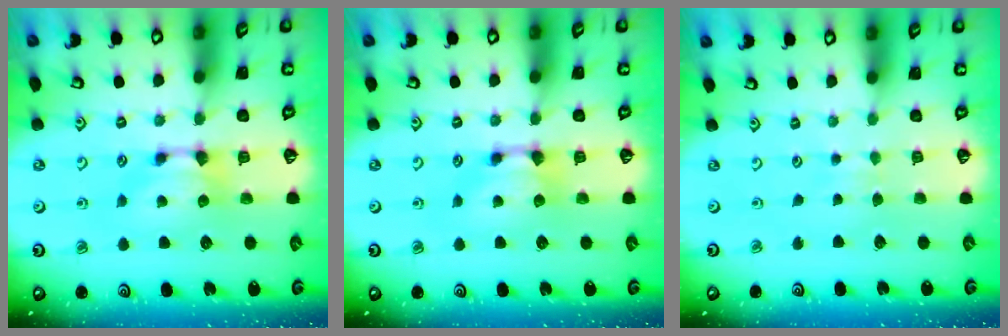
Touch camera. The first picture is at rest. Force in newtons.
{"total": 0.6, "press": 0.0, "slide": 0.6}
{"total": 3.8, "press": 3.8, "slide": 0.4}